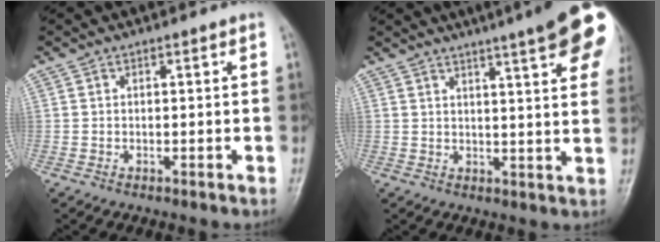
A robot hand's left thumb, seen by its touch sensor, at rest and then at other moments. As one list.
[{"total": 19.5, "force": [12.0, 3.3, 15.0], "torque": [-0.189, -0.017, 0.134]}]